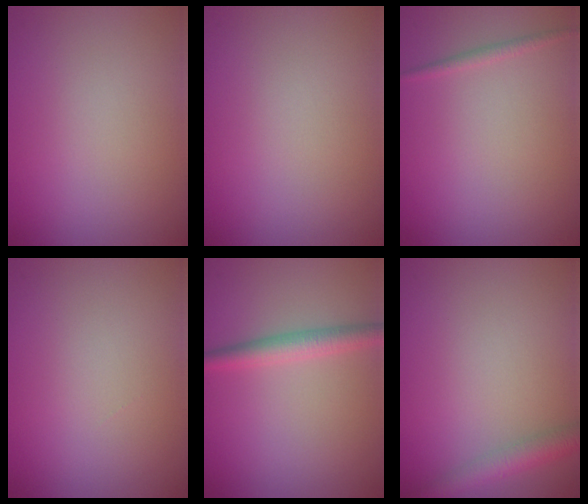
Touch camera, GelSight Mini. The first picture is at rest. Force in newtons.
{"total": 0.0}
{"total": 0.8, "press": 0.8, "slide": 0.1}
{"total": 0.0}
{"total": 2.5, "press": 2.5, "slide": 0.0}
{"total": 2.7, "press": 2.7, "slide": 0.1}